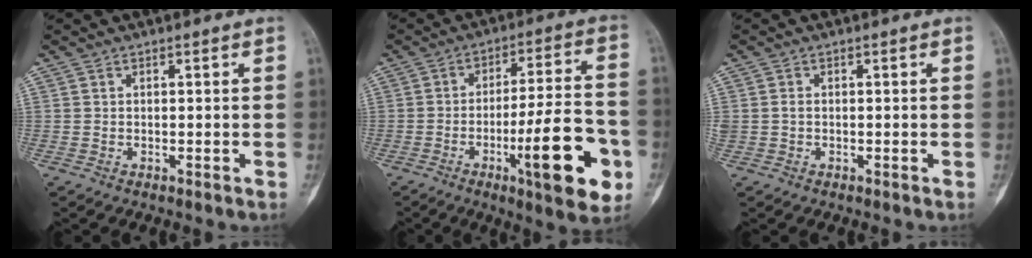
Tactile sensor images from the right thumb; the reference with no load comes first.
{"total": 18.4, "force": [-6.4, 4.2, 16.8], "torque": [-0.235, 0.020, -0.090]}
{"total": 0.9, "force": [-0.1, 0.7, 0.6], "torque": [-0.012, 0.001, -0.003]}